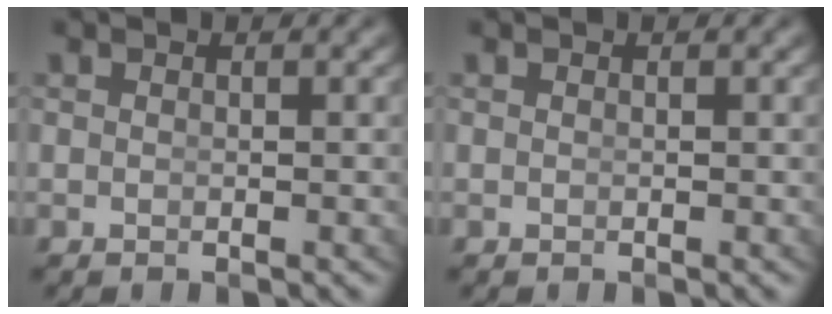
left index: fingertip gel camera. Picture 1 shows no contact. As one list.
[{"total": 0.0}]